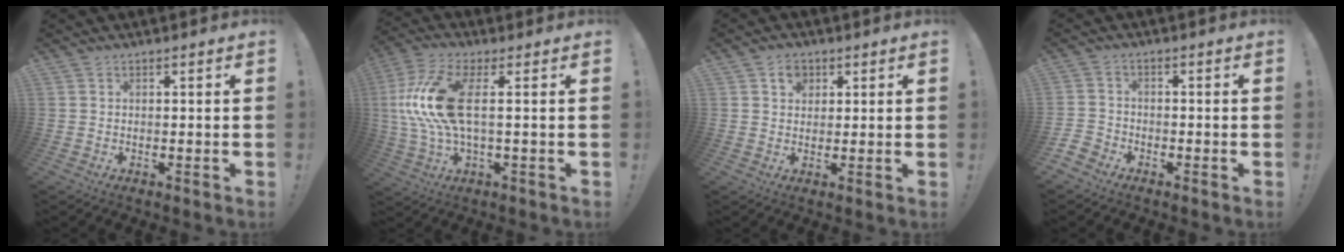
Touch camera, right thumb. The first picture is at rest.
{"total": 16.4, "force": [1.9, 6.0, 15.2], "torque": [-0.319, -0.009, 0.032]}
{"total": 4.1, "force": [1.8, 3.3, 1.6], "torque": [-0.014, -0.004, 0.029]}
{"total": 3.2, "force": [-2.4, 2.0, 0.7], "torque": [-0.021, 0.005, -0.048]}